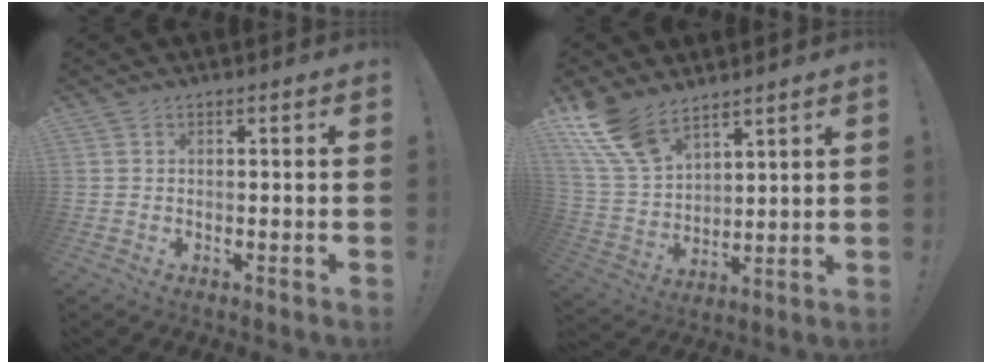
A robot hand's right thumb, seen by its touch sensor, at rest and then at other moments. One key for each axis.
{"total": 13.6, "fx": 9.9, "fy": 6.8, "fz": 6.4, "tx": -0.145, "ty": -0.058, "tz": 0.191}